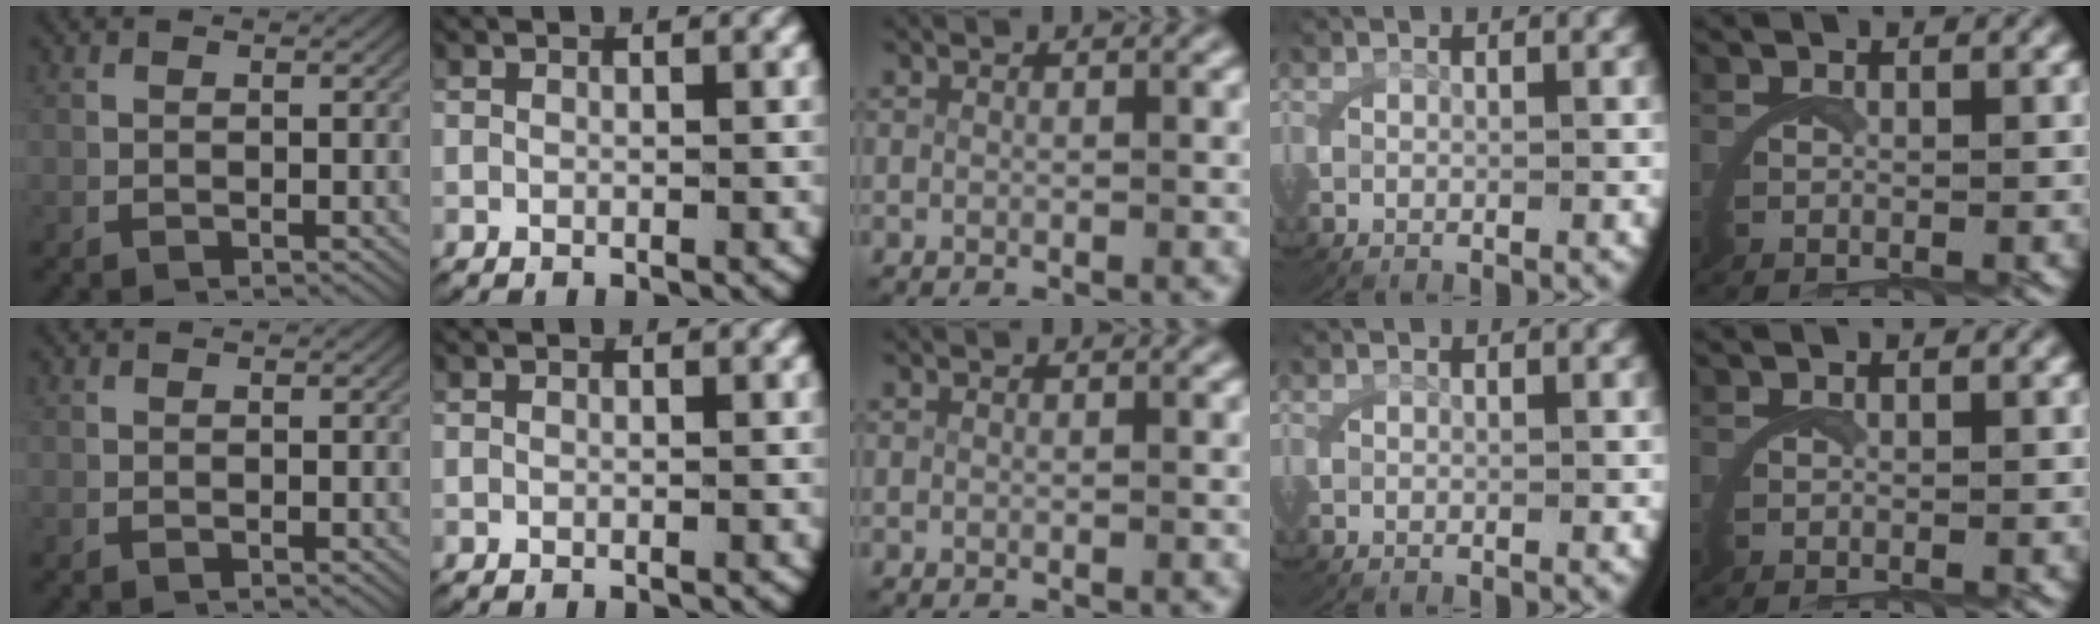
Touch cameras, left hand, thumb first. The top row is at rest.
{}